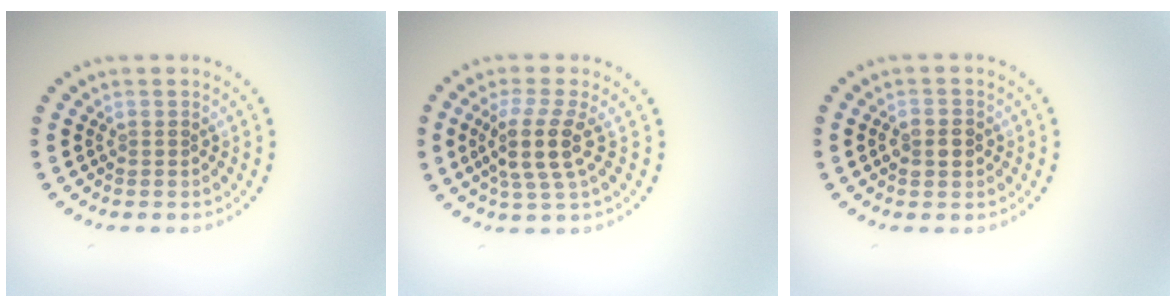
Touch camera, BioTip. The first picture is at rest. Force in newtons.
{"total": 3.8, "press": 3.0, "slide": 2.3}
{"total": 2.6, "press": 2.6, "slide": 0.1}